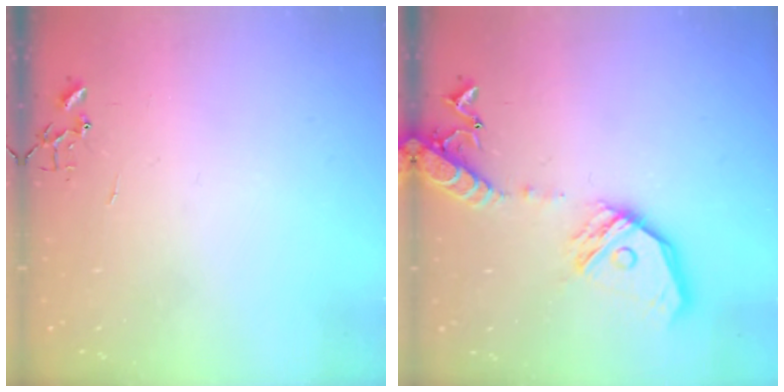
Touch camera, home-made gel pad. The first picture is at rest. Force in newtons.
{"total": 18.2, "press": 17.9, "slide": 3.1}